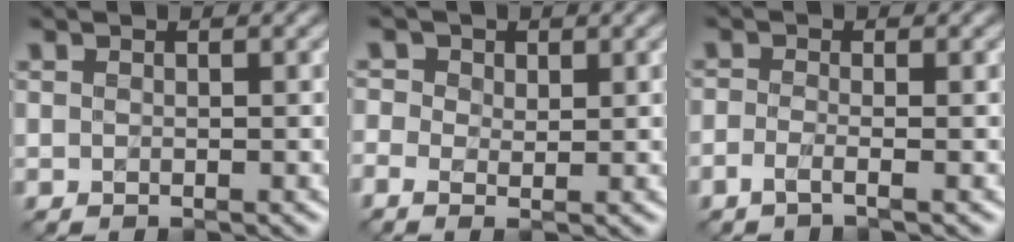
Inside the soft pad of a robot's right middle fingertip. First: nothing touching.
{"total": 1.8, "force": [0.3, 1.4, 1.1], "torque": [-0.023, 0.002, 0.002]}
{"total": 1.4, "force": [-0.9, 0.3, 1.1], "torque": [-0.022, -0.009, -0.025]}